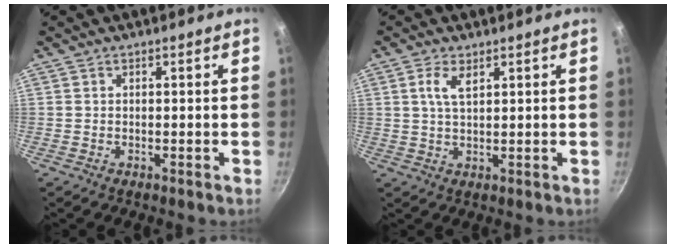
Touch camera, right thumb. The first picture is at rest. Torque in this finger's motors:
{"motor_torque": [-0.04, 0.04, -0.10, 0.12, 0.10]}